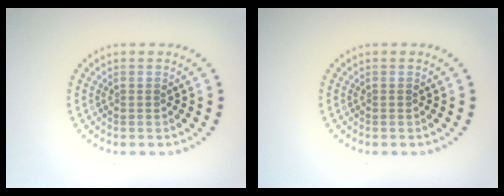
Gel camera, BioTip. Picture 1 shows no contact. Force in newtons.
{"total": 0.0}